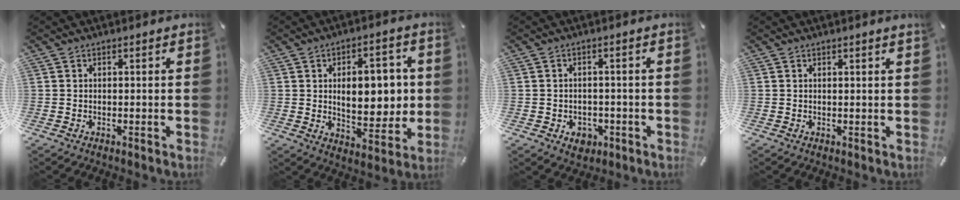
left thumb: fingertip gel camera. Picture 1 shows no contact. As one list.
[{"total": 13.4, "force": [1.6, 7.7, 10.9], "torque": [-0.145, 0.003, 0.026]}, {"total": 4.3, "force": [-1.6, 3.4, 2.0], "torque": [-0.024, 0.005, -0.029]}, {"total": 0.8, "force": [0.5, -0.1, 0.6], "torque": [-0.009, -0.002, 0.009]}]